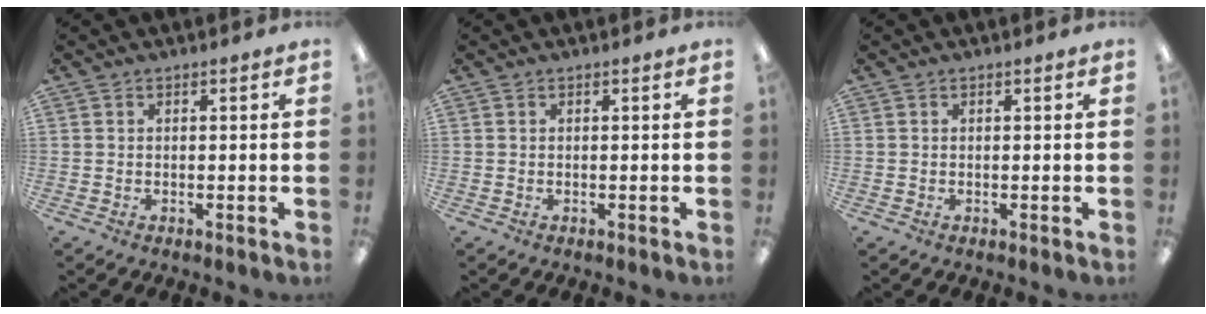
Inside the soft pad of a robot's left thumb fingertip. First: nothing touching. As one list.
[{"total": 0.0}, {"total": 0.0}]